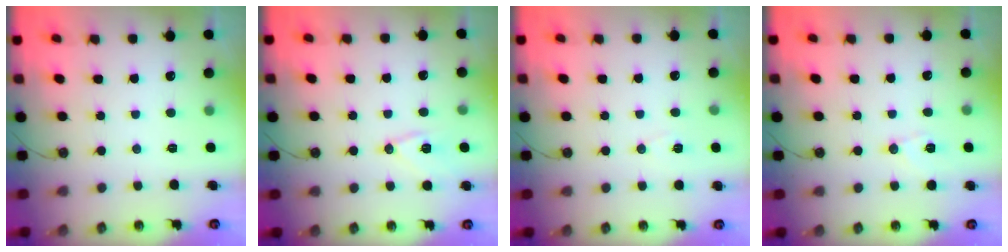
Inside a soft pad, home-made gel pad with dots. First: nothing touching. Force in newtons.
{"total": 10.3, "press": 10.1, "slide": 1.8}
{"total": 7.6, "press": 6.3, "slide": 4.3}
{"total": 6.5, "press": 6.4, "slide": 1.2}